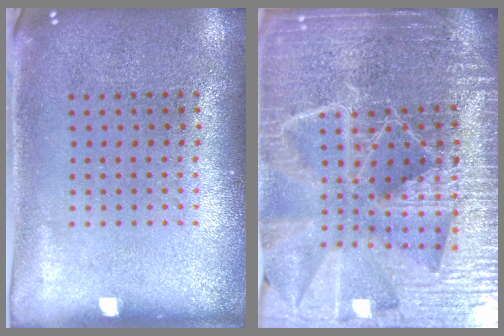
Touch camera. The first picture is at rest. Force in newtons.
{"total": 6.2, "press": 5.4, "slide": 3.0}